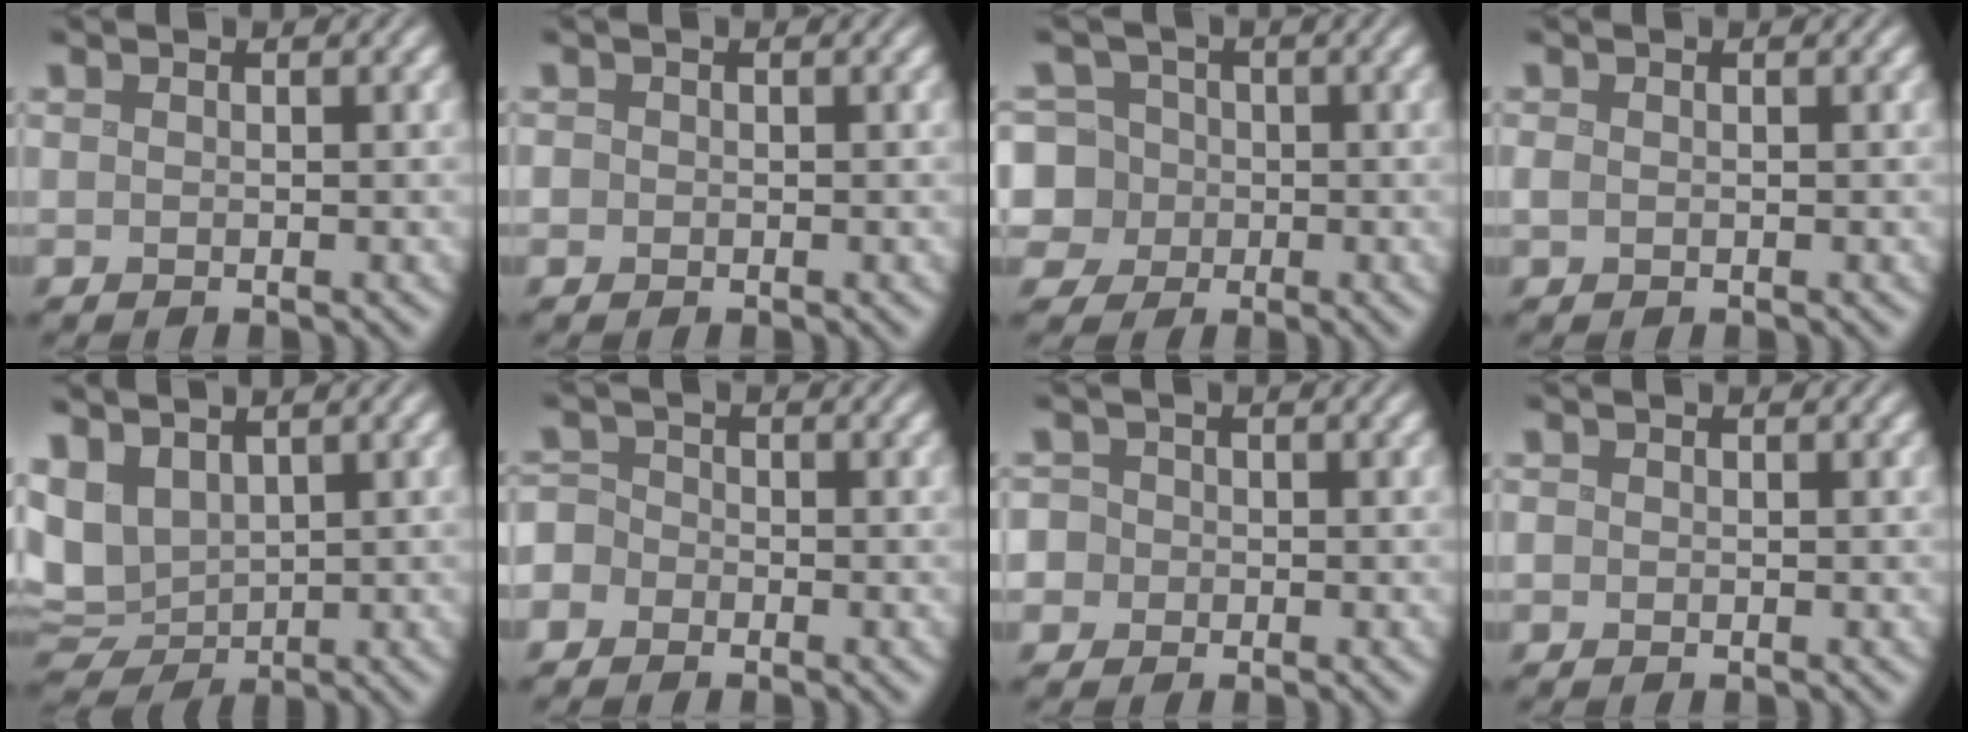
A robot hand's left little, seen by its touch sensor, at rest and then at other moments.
{"total": 1.4, "force": [0.1, 1.3, 0.5], "torque": [-0.001, 0.009, -0.006]}
{"total": 7.7, "force": [-1.2, 7.2, 2.5], "torque": [-0.065, 0.021, -0.054]}
{"total": 0.8, "force": [-0.2, 0.7, 0.4], "torque": [-0.013, 0.000, -0.004]}
{"total": 6.1, "force": [1.7, 4.4, 4.0], "torque": [-0.094, -0.004, 0.040]}
{"total": 5.3, "force": [-2.7, 4.4, 1.2], "torque": [-0.035, 0.003, -0.075]}
{"total": 5.5, "force": [-0.9, 5.2, 1.6], "torque": [-0.040, 0.019, -0.047]}
{"total": 0.7, "force": [-0.1, 0.7, 0.2], "torque": [0.002, 0.001, -0.002]}